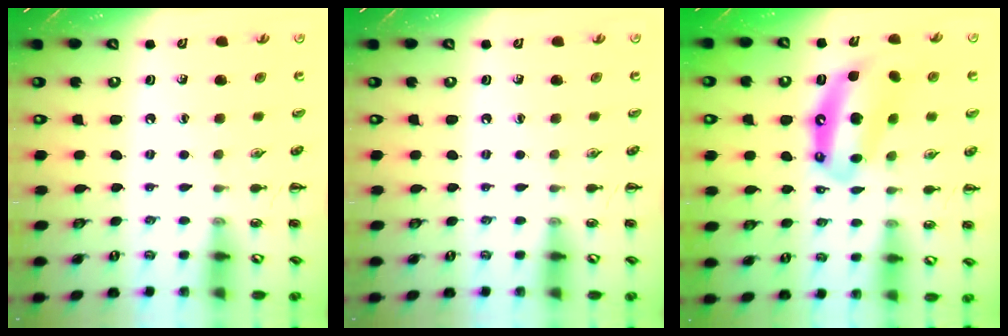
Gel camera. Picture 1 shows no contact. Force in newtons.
{"total": 0.0}
{"total": 12.2, "press": 11.8, "slide": 3.3}